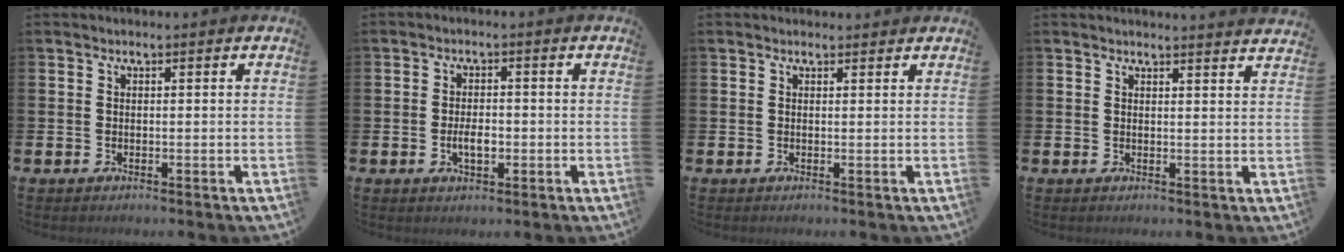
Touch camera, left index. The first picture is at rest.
{"total": 3.0, "force": [-0.6, 1.5, 2.5], "torque": [-0.039, -0.001, -0.012]}
{"total": 0.7, "force": [0.6, 0.3, 0.1], "torque": [0.004, 0.001, 0.009]}
{"total": 2.0, "force": [2.0, -0.2, -0.2], "torque": [0.010, -0.018, 0.035]}